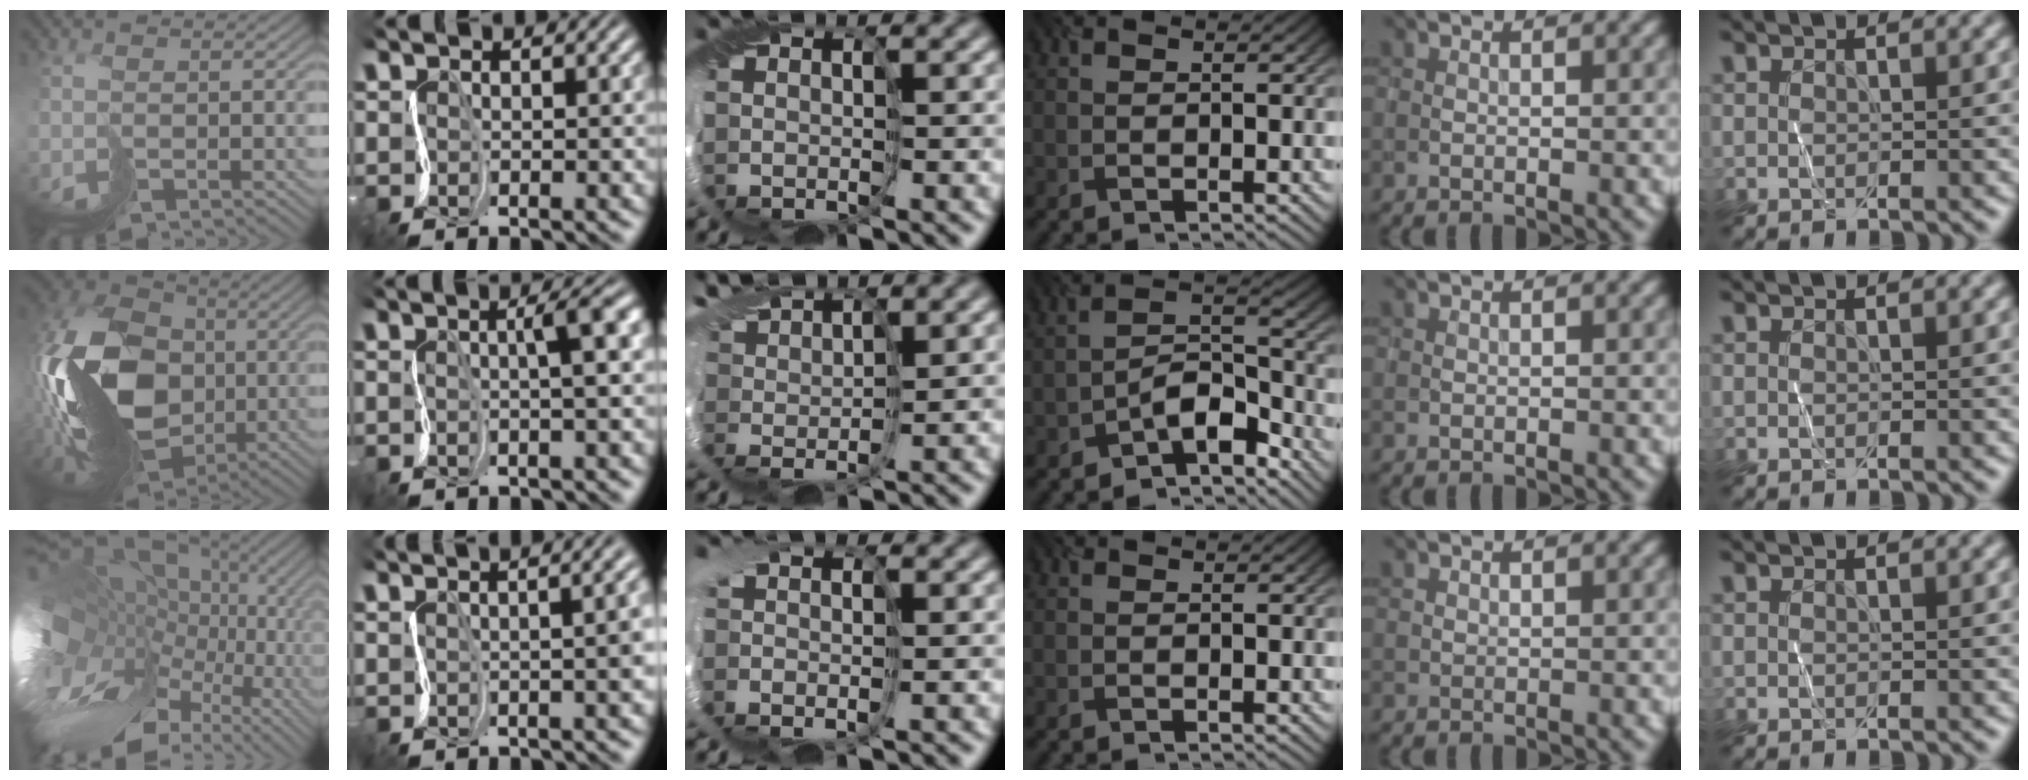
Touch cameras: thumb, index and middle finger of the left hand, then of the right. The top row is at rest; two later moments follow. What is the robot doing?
{"motion": "cut", "object": "receipt paper"}